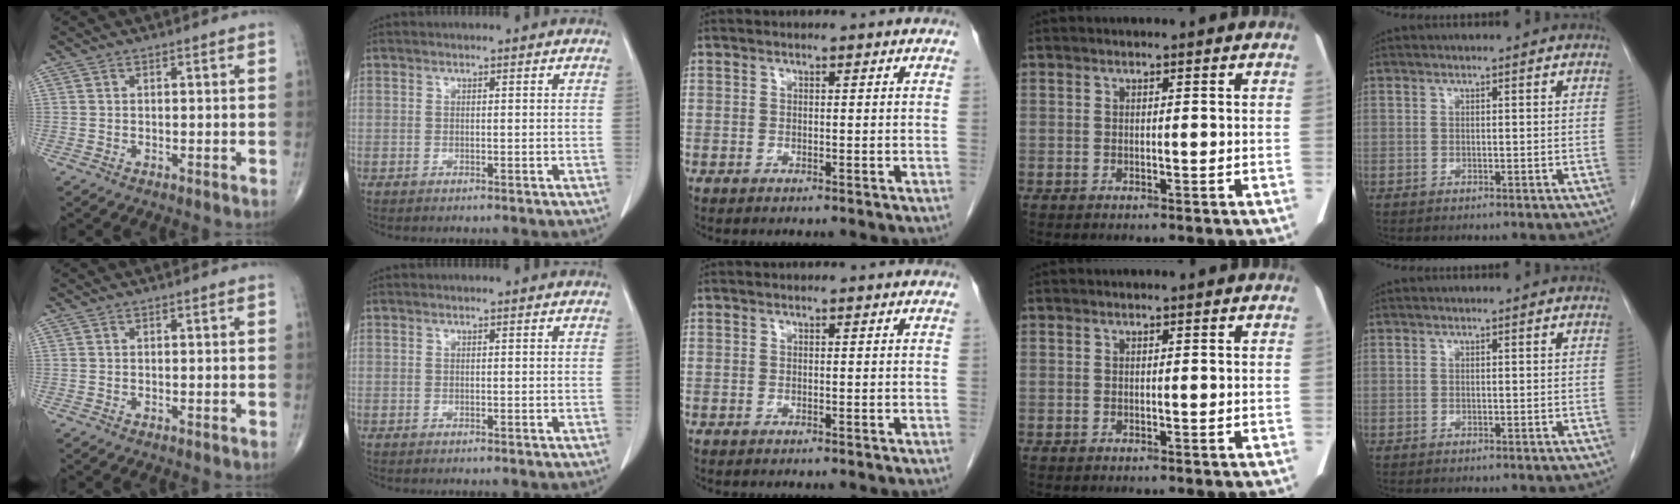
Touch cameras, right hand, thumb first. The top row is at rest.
{}